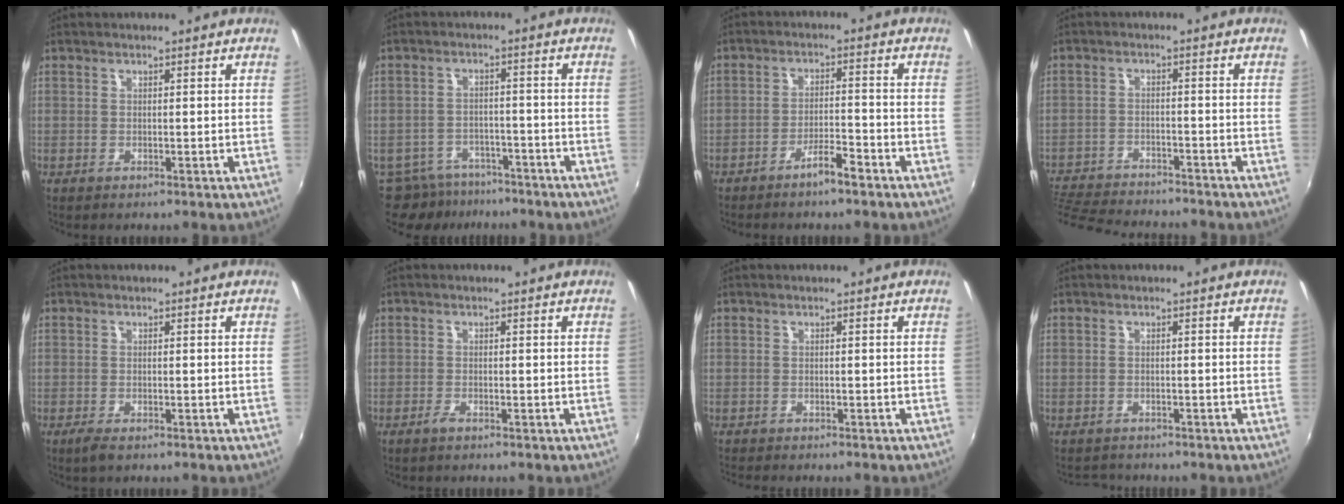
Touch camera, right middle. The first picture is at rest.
{"total": 12.9, "force": [-10.5, 6.3, 4.0], "torque": [-0.110, -0.003, -0.153]}
{"total": 4.1, "force": [-3.3, 0.2, 2.4], "torque": [-0.056, 0.002, -0.055]}
{"total": 15.3, "force": [-13.8, 3.3, 5.7], "torque": [-0.140, -0.017, -0.220]}
{"total": 2.3, "force": [-1.5, 0.7, 1.6], "torque": [-0.034, -0.009, -0.029]}
{"total": 1.6, "force": [-1.2, 0.3, 1.0], "torque": [-0.026, -0.004, -0.025]}
{"total": 2.3, "force": [-2.2, 0.1, 0.6], "torque": [-0.019, -0.018, -0.039]}
{"total": 3.0, "force": [-2.9, 0.7, 0.4], "torque": [-0.015, -0.008, -0.049]}